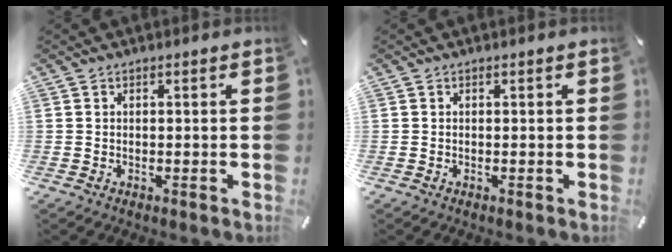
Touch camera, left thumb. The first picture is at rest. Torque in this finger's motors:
{"motor_torque": [0.00, 0.00, -0.02, 0.09, 0.00]}